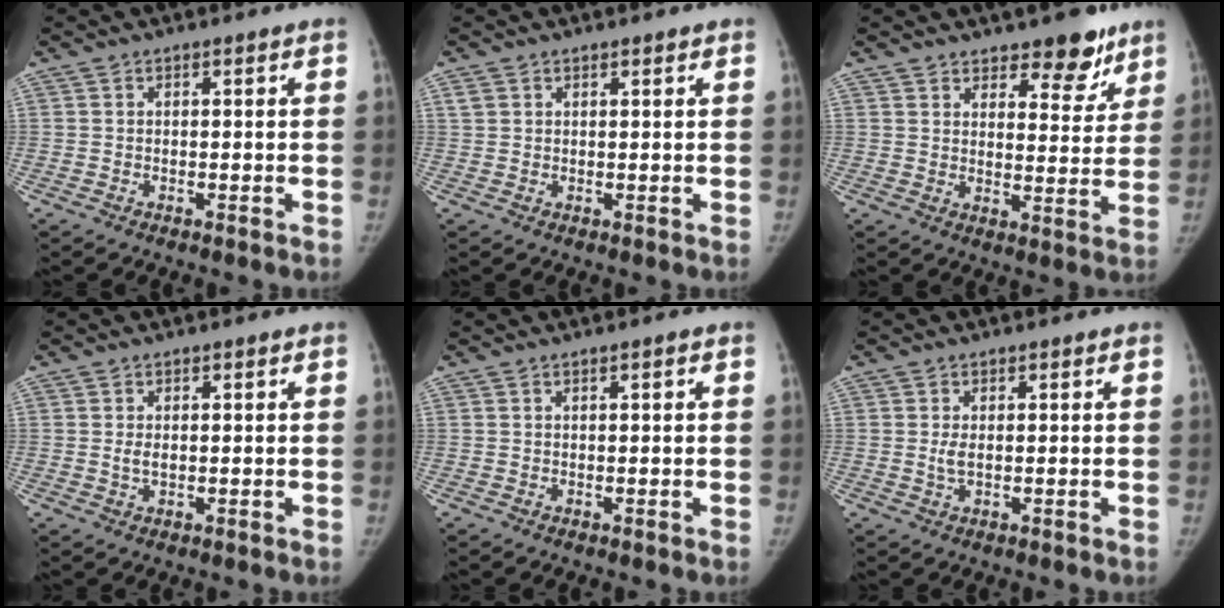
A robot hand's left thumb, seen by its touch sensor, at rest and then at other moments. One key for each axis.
{"total": 2.0, "fx": 1.3, "fy": 1.4, "fz": 0.7, "tx": 0.000, "ty": -0.002, "tz": 0.023}
{"total": 9.2, "fx": 6.8, "fy": 4.4, "fz": 4.3, "tx": -0.009, "ty": -0.043, "tz": 0.097}
{"total": 1.6, "fx": 0.3, "fy": 1.0, "fz": 1.2, "tx": -0.019, "ty": -0.004, "tz": 0.007}
{"total": 0.7, "fx": 0.3, "fy": 0.1, "fz": 0.6, "tx": -0.008, "ty": 0.002, "tz": 0.005}
{"total": 1.9, "fx": 0.3, "fy": 1.0, "fz": 1.5, "tx": -0.030, "ty": -0.004, "tz": 0.008}